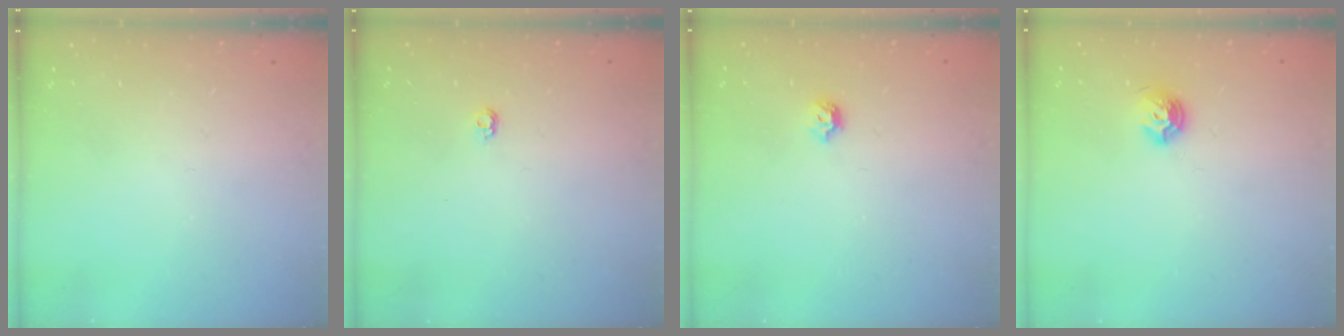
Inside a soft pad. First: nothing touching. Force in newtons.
{"total": 3.9, "press": 3.9, "slide": 0.5}
{"total": 5.4, "press": 5.4, "slide": 0.9}
{"total": 7.0, "press": 6.9, "slide": 0.7}